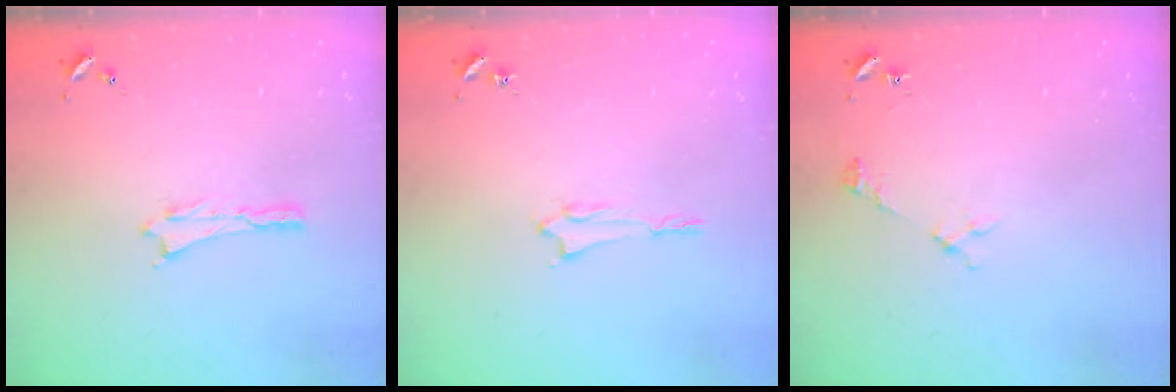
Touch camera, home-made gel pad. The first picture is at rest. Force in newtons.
{"total": 1.2, "press": 1.2, "slide": 0.1}
{"total": 2.2, "press": 2.2, "slide": 0.3}